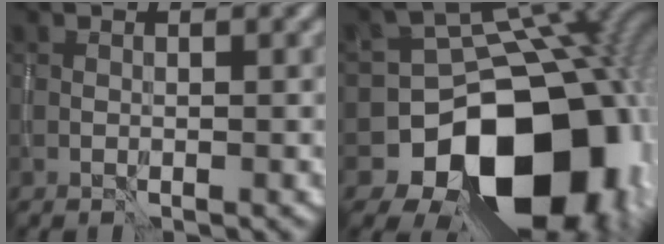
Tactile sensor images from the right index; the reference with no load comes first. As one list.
[{"total": 18.4, "force": [-7.0, 14.3, 9.2], "torque": [-0.098, -0.010, -0.117]}]